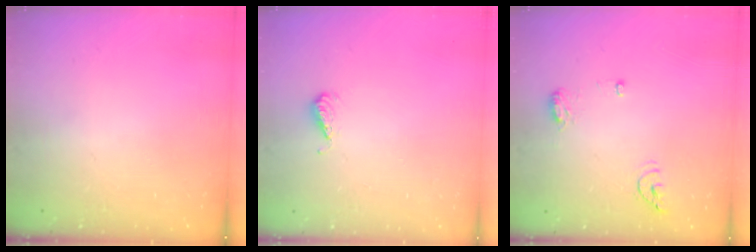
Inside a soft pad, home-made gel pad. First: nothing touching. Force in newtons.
{"total": 4.0, "press": 3.8, "slide": 1.2}
{"total": 11.0, "press": 8.3, "slide": 7.1}